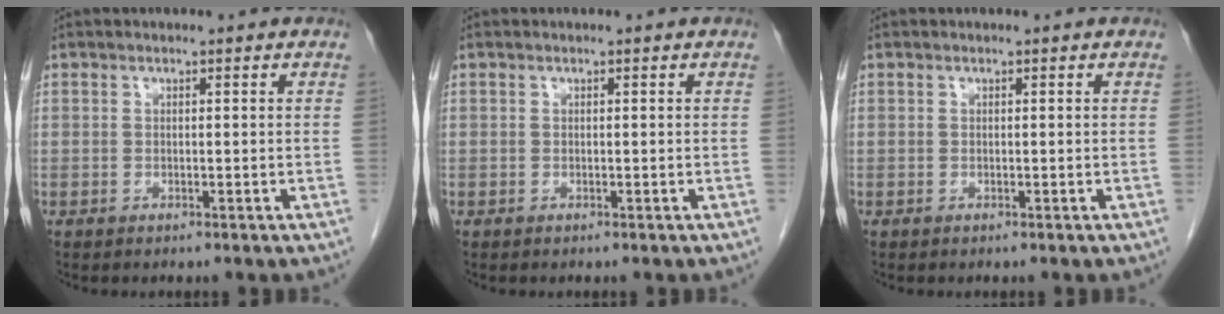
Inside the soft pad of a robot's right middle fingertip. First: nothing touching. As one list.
[{"total": 0.0}, {"total": 0.0}]